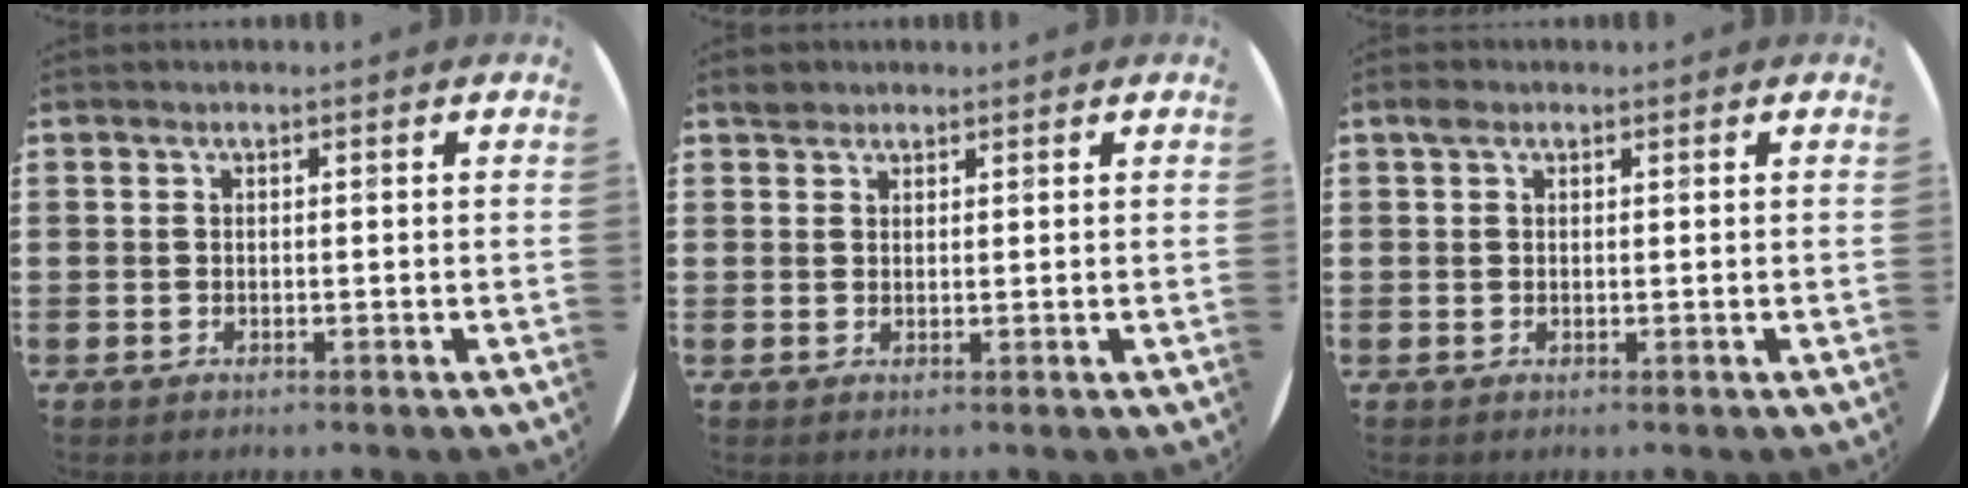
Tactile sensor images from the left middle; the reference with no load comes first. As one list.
[{"total": 1.4, "force": [1.3, 0.6, 0.1], "torque": [0.003, -0.001, 0.023]}, {"total": 1.2, "force": [0.8, 0.8, 0.5], "torque": [-0.003, 0.003, 0.012]}]